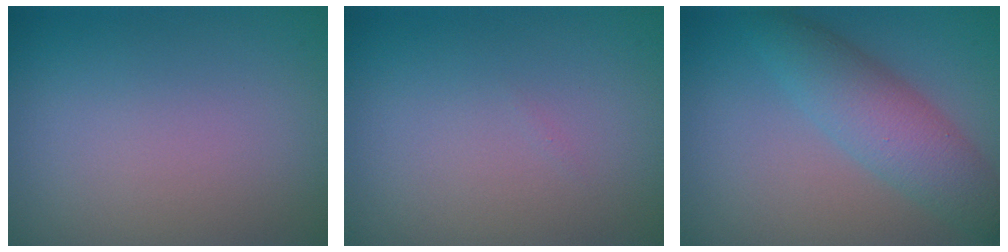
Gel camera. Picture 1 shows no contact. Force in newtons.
{"total": 0.0}
{"total": 5.1, "press": 5.1, "slide": 0.1}